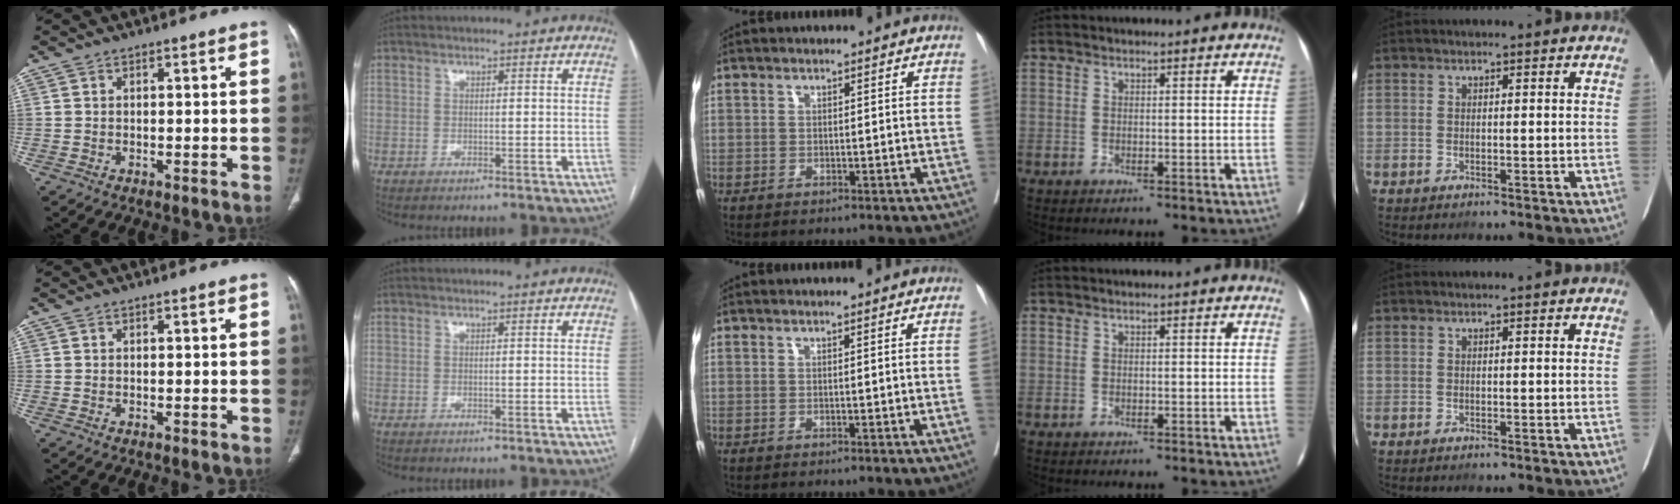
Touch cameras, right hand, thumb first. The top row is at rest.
{"middle": {"total": 1.0, "force": [-0.1, -0.4, 0.9], "torque": [-0.012, -0.001, -0.001]}}